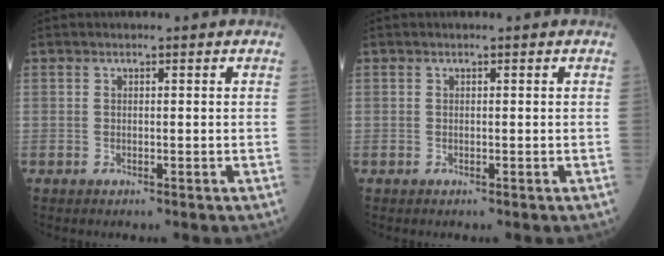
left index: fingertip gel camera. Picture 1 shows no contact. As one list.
[{"total": 0.0}]